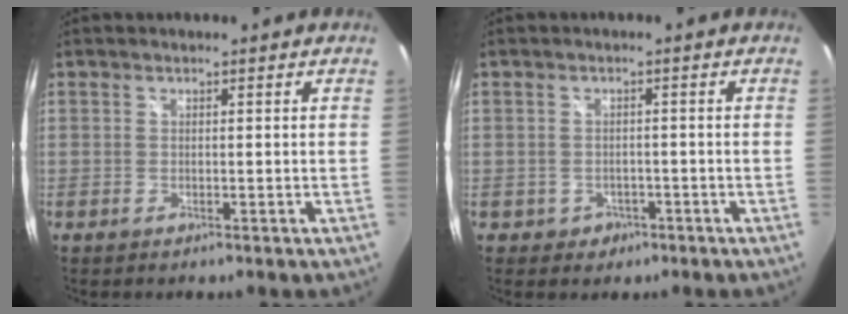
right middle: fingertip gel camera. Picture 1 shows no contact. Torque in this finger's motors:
{"motor_torque": [0.20, -0.36, 0.00, 0.00]}